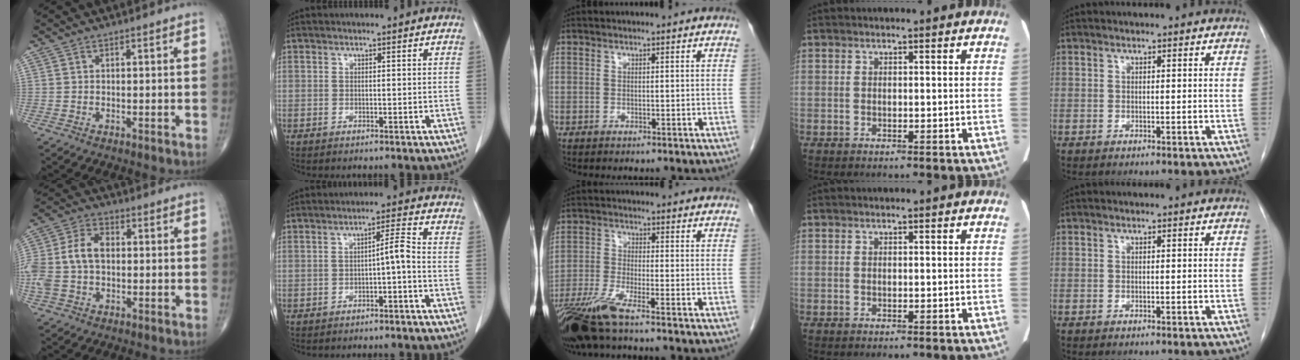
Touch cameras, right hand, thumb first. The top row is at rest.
{"thumb": {"total": 11.7, "force": [0.0, 7.8, 8.7], "torque": [-0.190, 0.030, 0.000]}, "index": {"total": 3.3, "force": [-1.3, 0.0, 3.1], "torque": [-0.047, 0.011, -0.019]}, "middle": {"total": 8.0, "force": [-5.9, -0.1, 5.4], "torque": [-0.112, -0.024, -0.114]}}